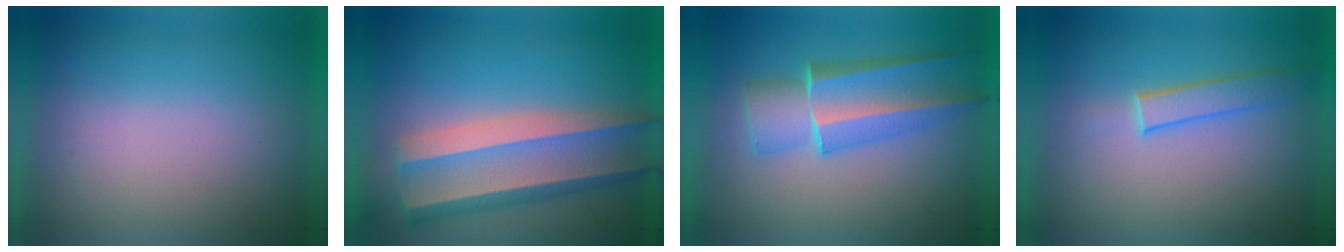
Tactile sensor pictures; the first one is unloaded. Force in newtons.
{"total": 6.2}
{"total": 4.7}
{"total": 1.9}